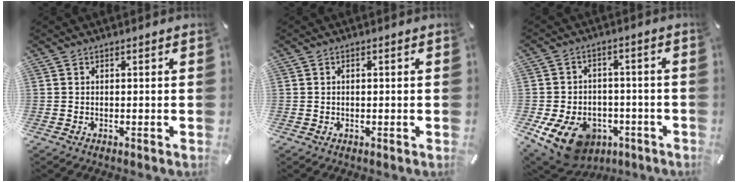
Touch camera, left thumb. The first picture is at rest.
{"total": 0.8, "force": [0.0, 0.4, 0.6], "torque": [-0.013, 0.001, -0.002]}
{"total": 13.2, "force": [-6.8, 9.0, 6.9], "torque": [-0.139, 0.040, -0.115]}